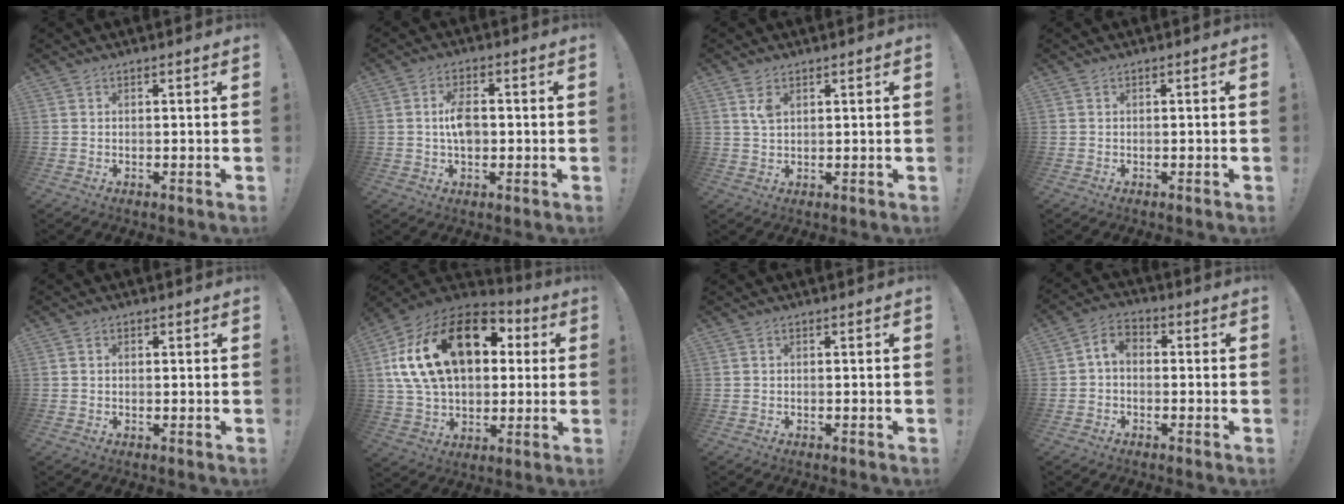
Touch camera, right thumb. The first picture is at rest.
{"total": 6.9, "force": [-0.3, 4.1, 5.6], "torque": [-0.103, 0.010, -0.008]}
{"total": 3.4, "force": [1.7, 1.7, 2.4], "torque": [-0.041, -0.004, 0.028]}
{"total": 0.0}
{"total": 0.9, "force": [-0.2, 0.7, 0.4], "torque": [-0.006, 0.003, -0.004]}
{"total": 25.6, "force": [8.0, 15.9, 18.4], "torque": [-0.323, -0.022, 0.150]}
{"total": 0.0}
{"total": 4.3, "force": [-0.6, 3.0, 3.0], "torque": [-0.059, 0.010, -0.010]}